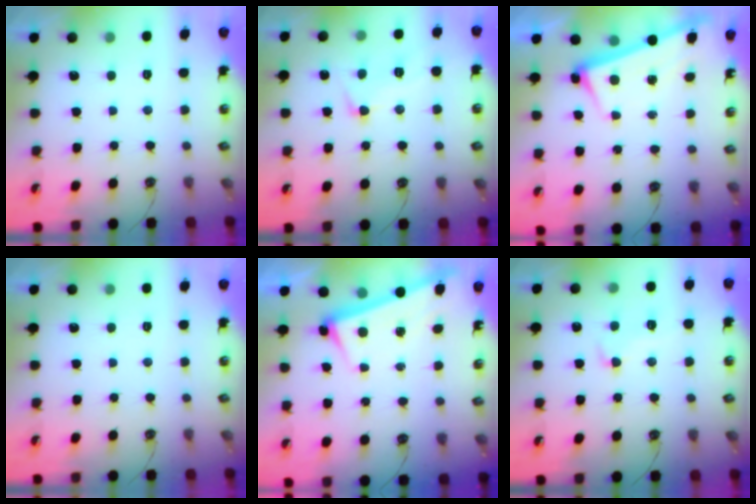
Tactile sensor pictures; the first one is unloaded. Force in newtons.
{"total": 1.6, "press": 1.5, "slide": 0.7}
{"total": 2.7, "press": 2.6, "slide": 0.6}
{"total": 0.0}
{"total": 2.8, "press": 2.7, "slide": 0.7}
{"total": 0.8, "press": 0.1, "slide": 0.8}